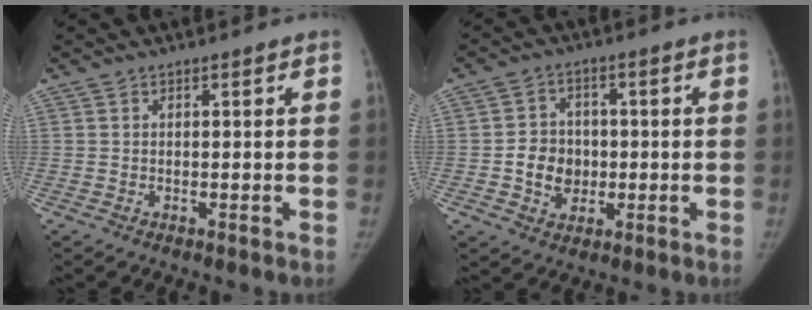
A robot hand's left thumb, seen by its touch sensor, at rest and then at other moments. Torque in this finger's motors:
{"motor_torque": [-0.04, 0.08, 0.17, -0.04, 0.00]}